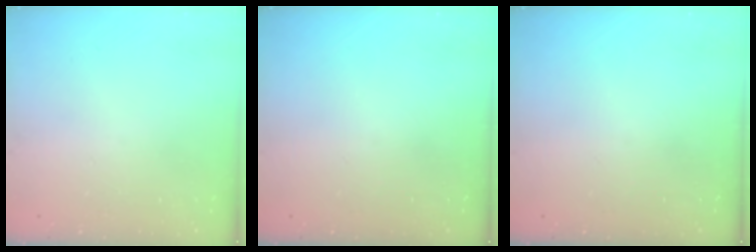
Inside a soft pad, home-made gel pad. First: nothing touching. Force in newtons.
{"total": 0.0}
{"total": 0.0}